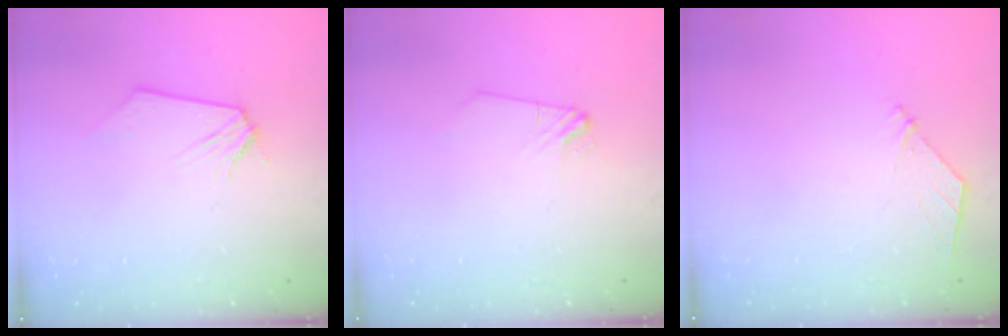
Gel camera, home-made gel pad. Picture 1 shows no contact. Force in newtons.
{"total": 2.5, "press": 2.5, "slide": 0.5}
{"total": 5.9, "press": 5.8, "slide": 1.0}